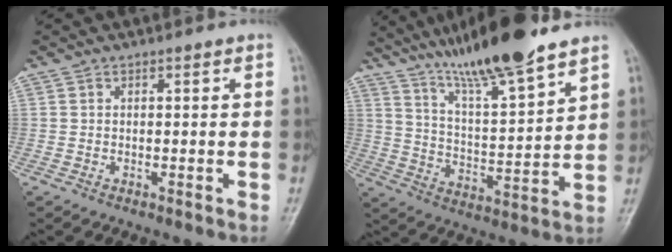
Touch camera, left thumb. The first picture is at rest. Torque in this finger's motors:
{"motor_torque": [1.38, -0.86, 1.42, -1.35, 0.12]}